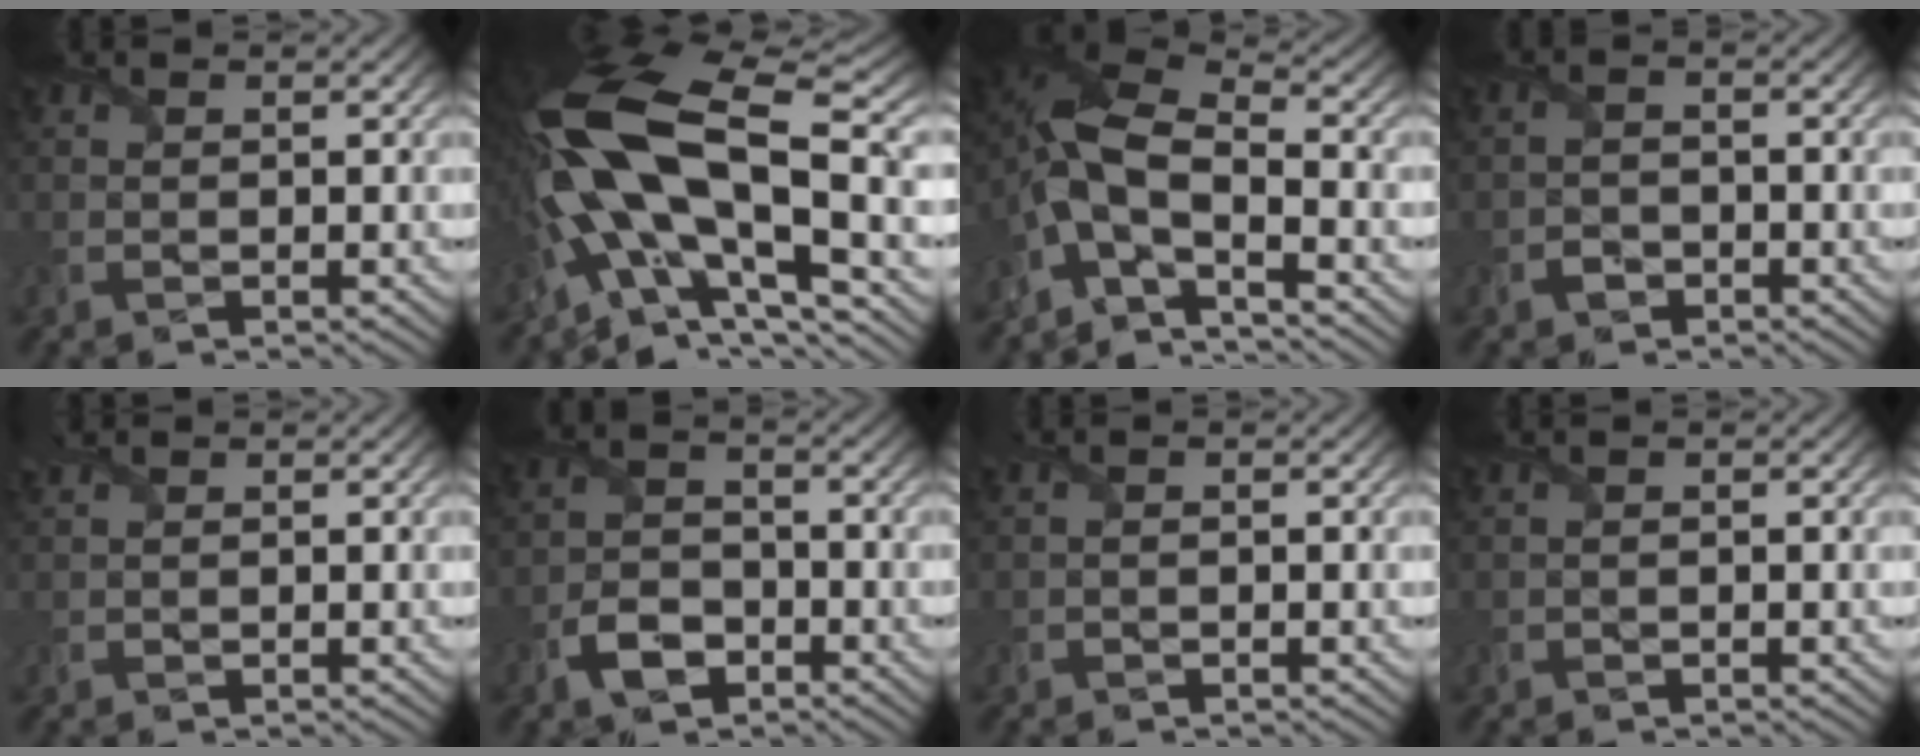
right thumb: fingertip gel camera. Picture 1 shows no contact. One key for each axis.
{"total": 19.0, "fx": -1.0, "fy": 8.4, "fz": 17.0, "tx": -0.338, "ty": -0.004, "tz": -0.022}
{"total": 11.1, "fx": -3.9, "fy": 4.8, "fz": 9.2, "tx": -0.190, "ty": 0.002, "tz": -0.092}
{"total": 1.9, "fx": -1.3, "fy": 1.2, "fz": 0.8, "tx": -0.018, "ty": 0.003, "tz": -0.027}
{"total": 1.5, "fx": 1.1, "fy": 0.8, "fz": 0.7, "tx": -0.019, "ty": 0.006, "tz": 0.023}
{"total": 4.8, "fx": -2.7, "fy": 2.9, "fz": 2.7, "tx": -0.055, "ty": -0.003, "tz": -0.061}
{"total": 0.7, "fx": 0.0, "fy": 0.4, "fz": 0.6, "tx": -0.014, "ty": 0.003, "tz": -0.001}
{"total": 0.6, "fx": 0.2, "fy": 0.2, "fz": 0.5, "tx": -0.014, "ty": 0.003, "tz": 0.001}